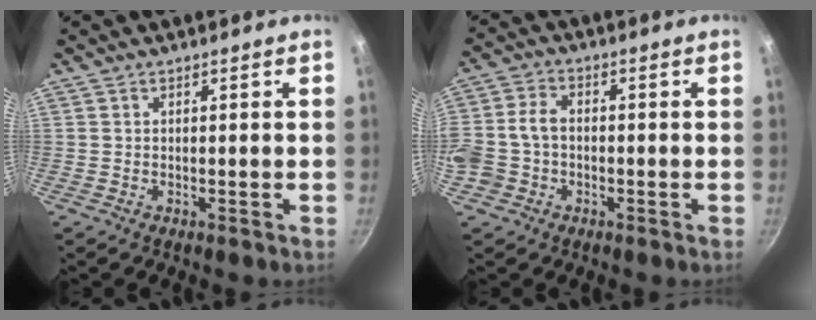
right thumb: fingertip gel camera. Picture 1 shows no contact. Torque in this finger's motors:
{"motor_torque": [0.13, 0.07, 0.63, 0.41, 0.08]}